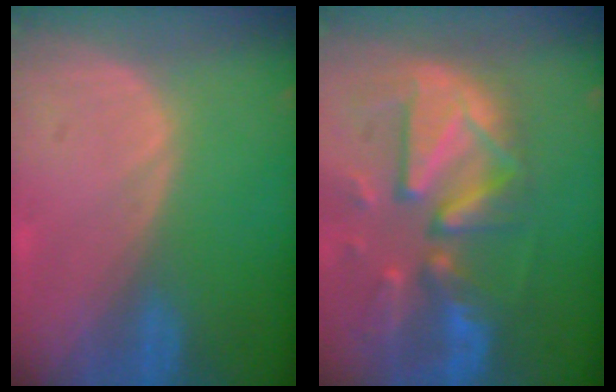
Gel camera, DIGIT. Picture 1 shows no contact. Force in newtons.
{"total": 12.6, "press": 11.0, "slide": 6.2}